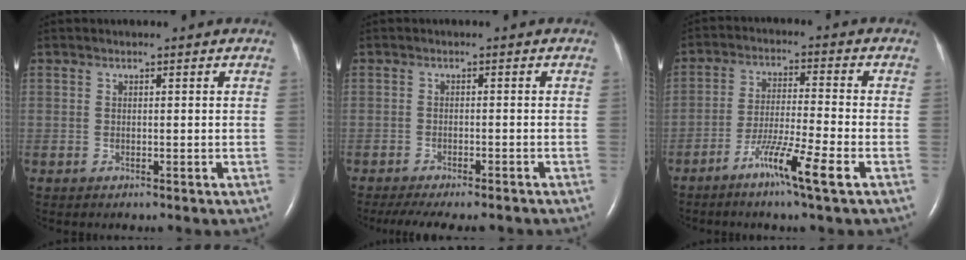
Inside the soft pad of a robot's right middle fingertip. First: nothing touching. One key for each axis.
{"total": 10.8, "fx": -9.3, "fy": 2.4, "fz": 5.0, "tx": -0.079, "ty": -0.011, "tz": -0.124}
{"total": 8.1, "fx": -4.5, "fy": -0.8, "fz": 6.6, "tx": -0.122, "ty": -0.016, "tz": -0.085}